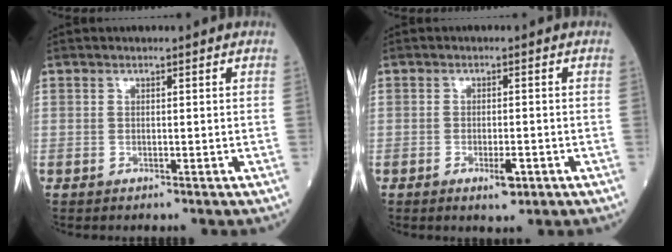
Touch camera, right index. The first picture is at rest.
{"total": 2.8, "force": [-1.4, 0.7, 2.3], "torque": [-0.031, -0.001, -0.019]}